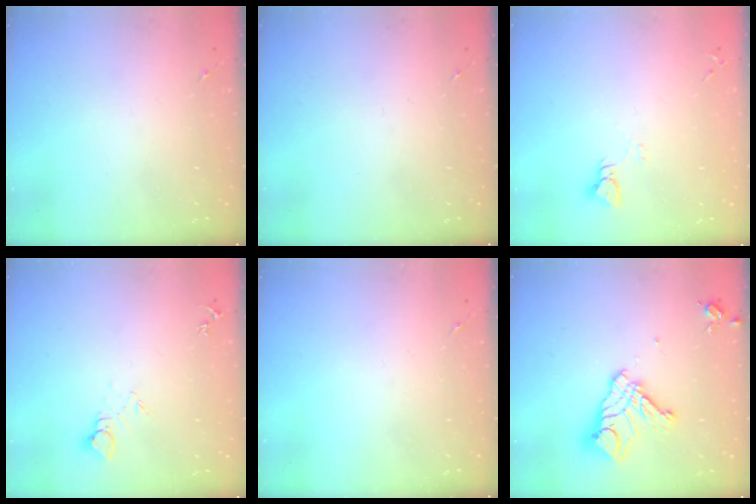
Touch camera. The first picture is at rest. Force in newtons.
{"total": 0.0}
{"total": 2.9, "press": 2.9, "slide": 0.2}
{"total": 6.0, "press": 6.0, "slide": 0.5}
{"total": 0.0}
{"total": 14.6, "press": 14.6, "slide": 1.5}